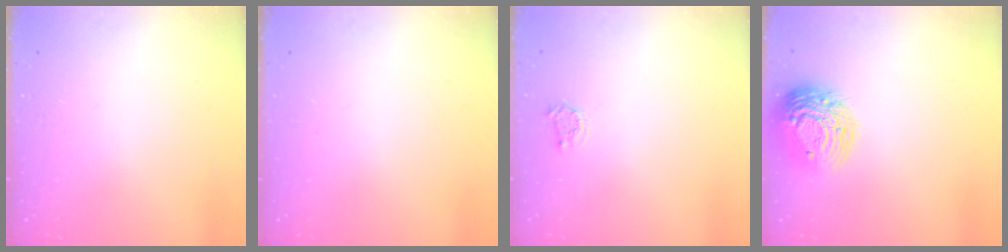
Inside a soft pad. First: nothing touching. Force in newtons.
{"total": 0.0}
{"total": 2.9, "press": 2.8, "slide": 0.4}
{"total": 16.4, "press": 16.3, "slide": 1.4}